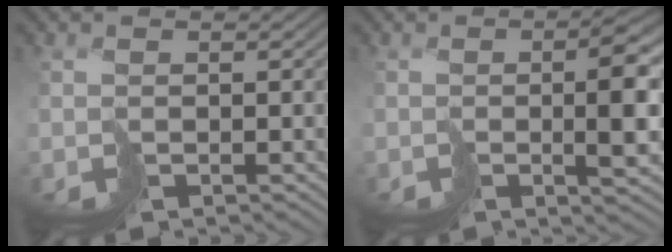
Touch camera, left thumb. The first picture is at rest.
{"total": 6.4, "force": [-0.7, 1.5, 6.2], "torque": [-0.092, -0.004, -0.010]}